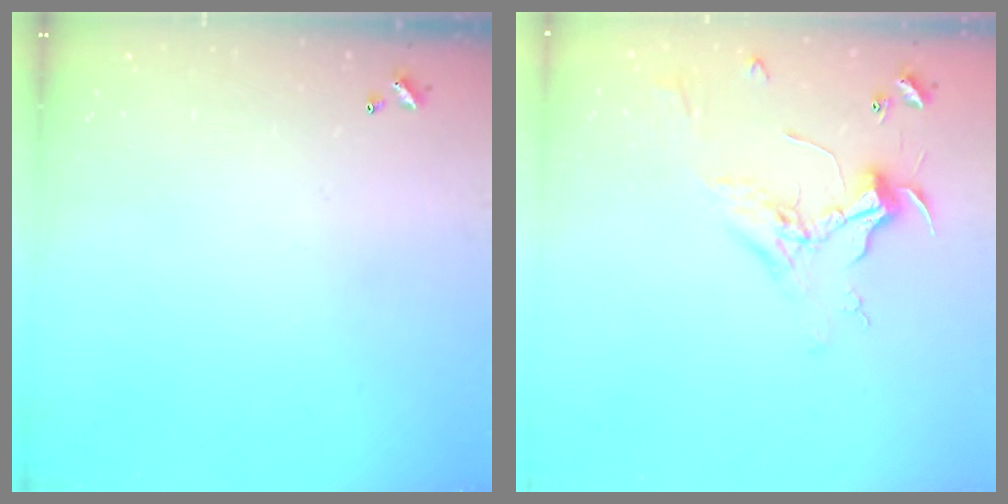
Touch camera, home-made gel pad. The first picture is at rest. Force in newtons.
{"total": 2.4, "press": 2.3, "slide": 0.9}